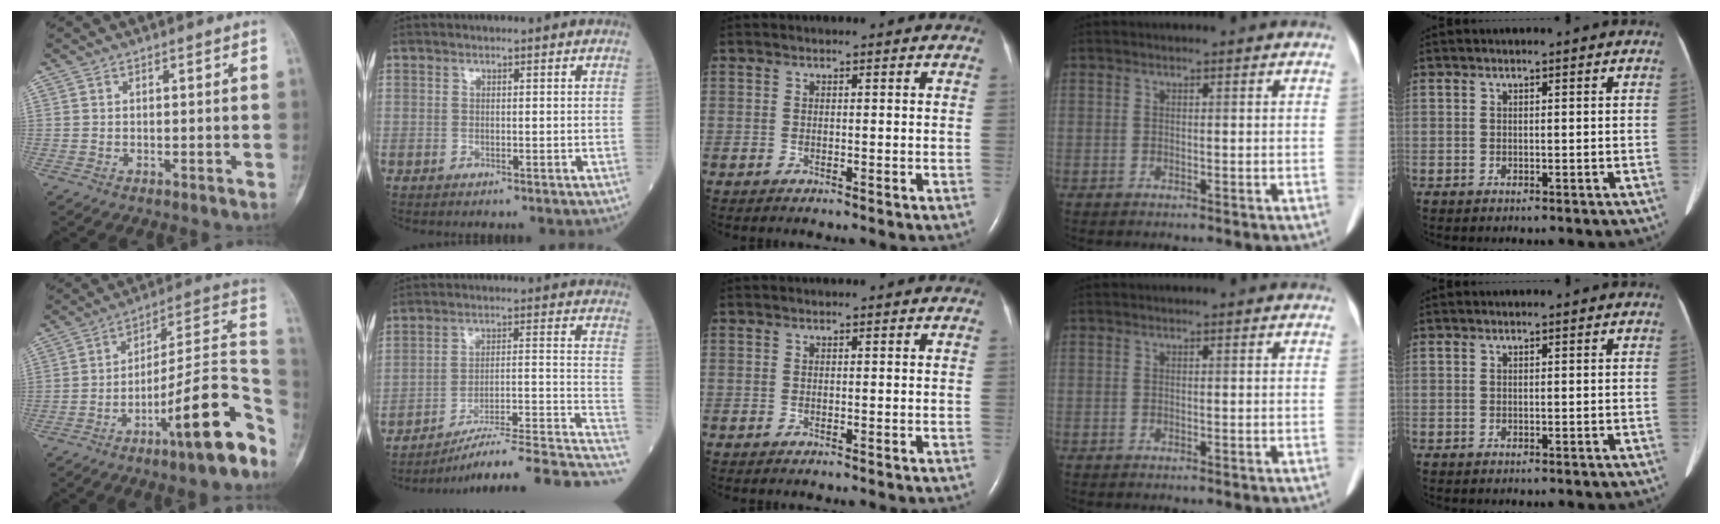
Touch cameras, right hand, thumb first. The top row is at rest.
{"thumb": {"total": 18.8, "force": [-10.0, 3.5, 15.5], "torque": [-0.205, 0.077, -0.153]}, "index": {"total": 18.3, "force": [-14.6, 1.1, 11.0], "torque": [-0.100, 0.043, -0.207]}}